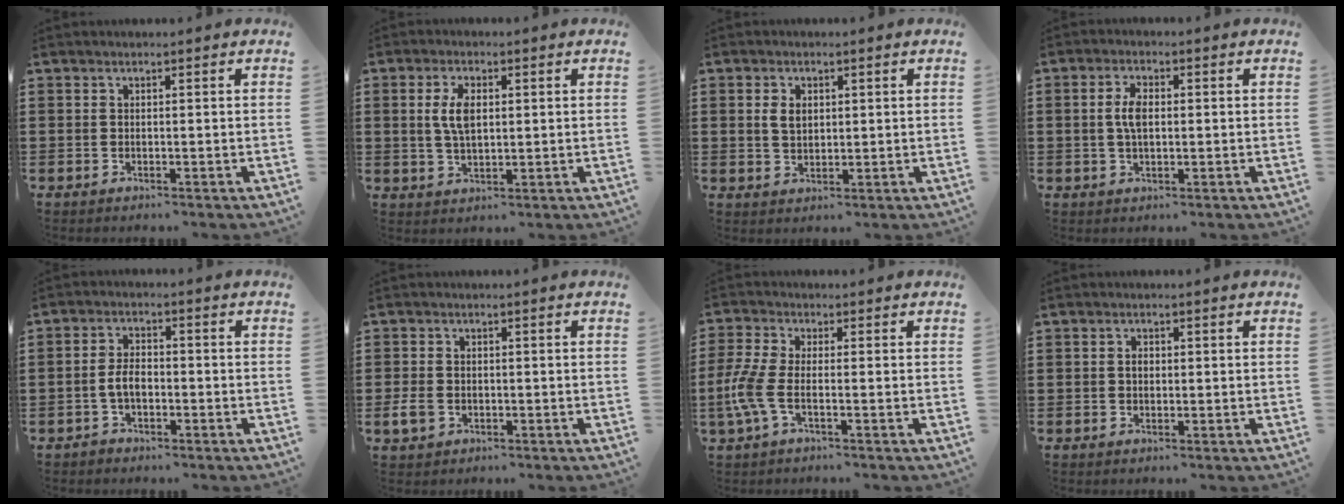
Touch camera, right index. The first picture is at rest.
{"total": 5.3, "force": [0.9, 2.5, 4.6], "torque": [-0.102, 0.008, 0.011]}
{"total": 2.7, "force": [0.6, 1.7, 2.0], "torque": [-0.044, 0.007, 0.009]}
{"total": 4.1, "force": [0.3, 1.9, 3.6], "torque": [-0.079, 0.005, 0.001]}
{"total": 3.8, "force": [-1.2, 2.2, 2.9], "torque": [-0.070, 0.001, -0.027]}
{"total": 2.7, "force": [-0.9, 2.2, 1.4], "torque": [-0.043, -0.004, -0.022]}
{"total": 5.8, "force": [-1.6, 2.2, 5.1], "torque": [-0.130, -0.012, -0.039]}
{"total": 1.2, "force": [-0.1, 0.8, 0.9], "torque": [-0.020, 0.004, -0.003]}